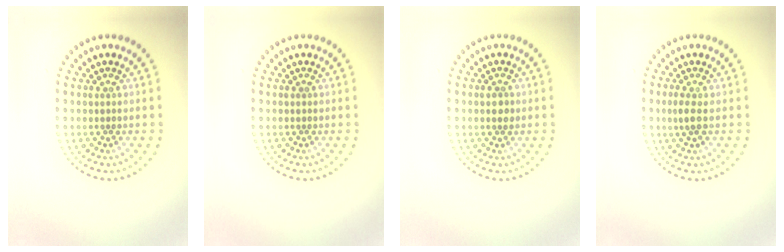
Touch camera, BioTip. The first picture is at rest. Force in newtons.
{"total": 0.0}
{"total": 1.0, "press": 1.0, "slide": 0.0}
{"total": 1.3, "press": 1.2, "slide": 0.6}